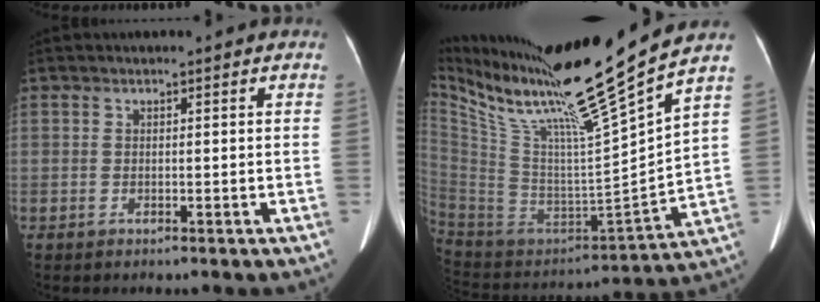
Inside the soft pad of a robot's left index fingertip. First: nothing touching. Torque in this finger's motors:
{"motor_torque": [-0.24, -0.97, 0.05, 0.06]}